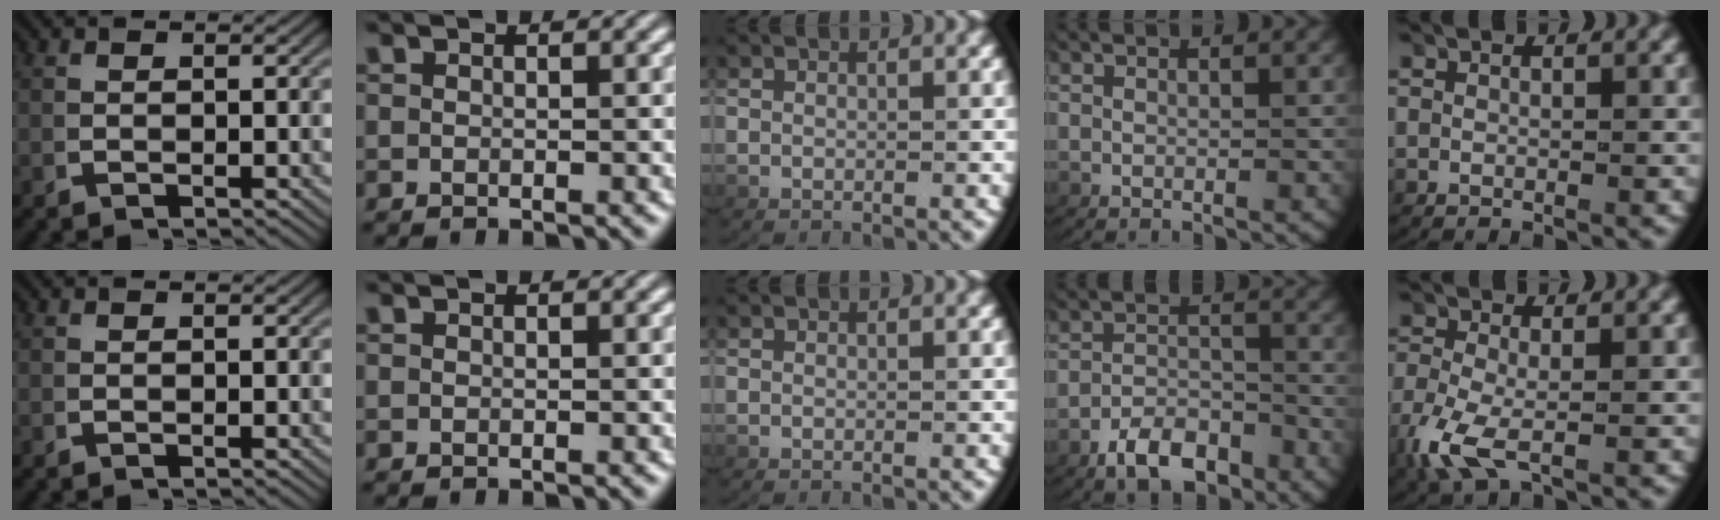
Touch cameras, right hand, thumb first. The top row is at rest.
{"ring": {"total": 4.9, "force": [-3.9, 2.3, 2.0], "torque": [-0.025, -0.009, -0.067]}, "little": {"total": 3.8, "force": [-1.7, 2.2, 2.7], "torque": [-0.082, -0.020, -0.021]}}